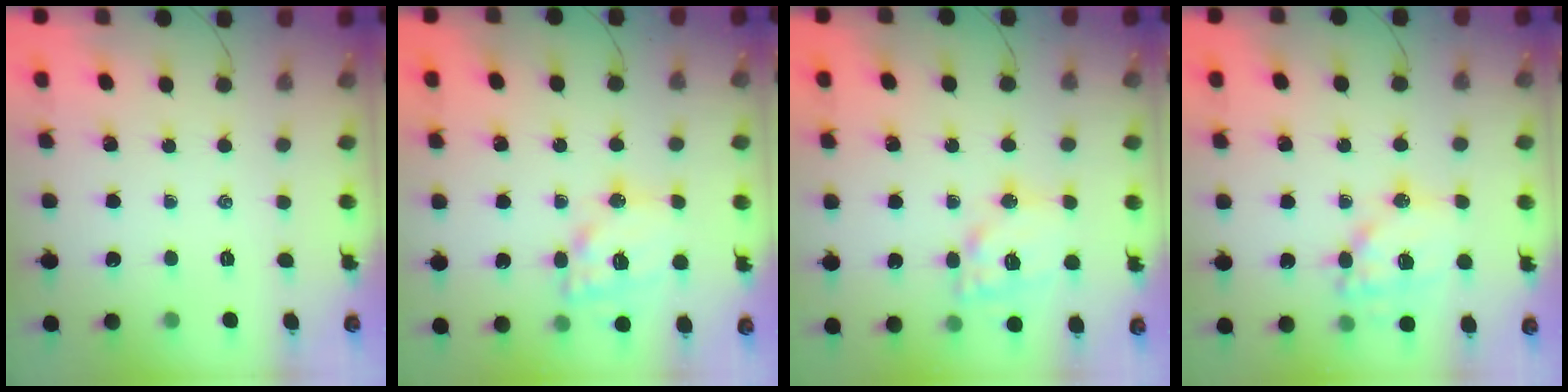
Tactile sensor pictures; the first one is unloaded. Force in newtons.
{"total": 15.5, "press": 15.2, "slide": 3.1}
{"total": 15.0, "press": 14.7, "slide": 2.8}
{"total": 15.5, "press": 15.2, "slide": 3.2}